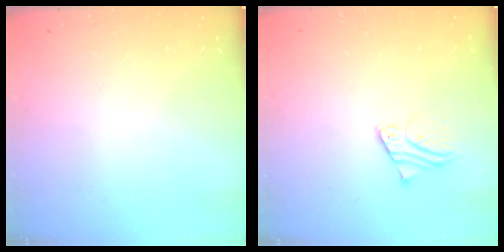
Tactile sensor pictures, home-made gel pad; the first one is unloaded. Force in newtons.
{"total": 1.7, "press": 1.7, "slide": 0.1}